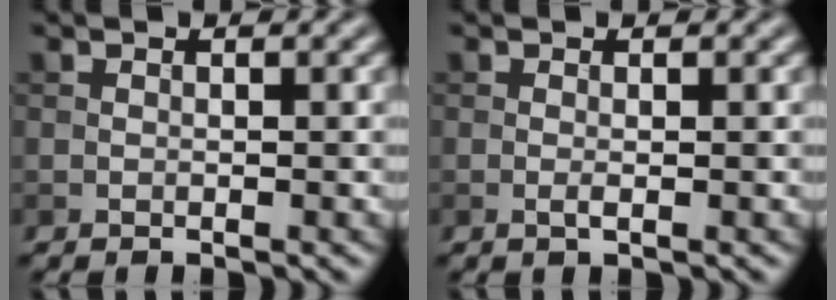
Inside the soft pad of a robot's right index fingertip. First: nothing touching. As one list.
[{"total": 0.7, "force": [-0.2, 0.1, 0.7], "torque": [-0.015, -0.002, -0.004]}]